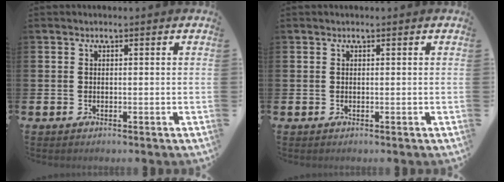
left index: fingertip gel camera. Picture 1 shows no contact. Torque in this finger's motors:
{"motor_torque": [-0.54, 0.47, -0.70, -0.04]}